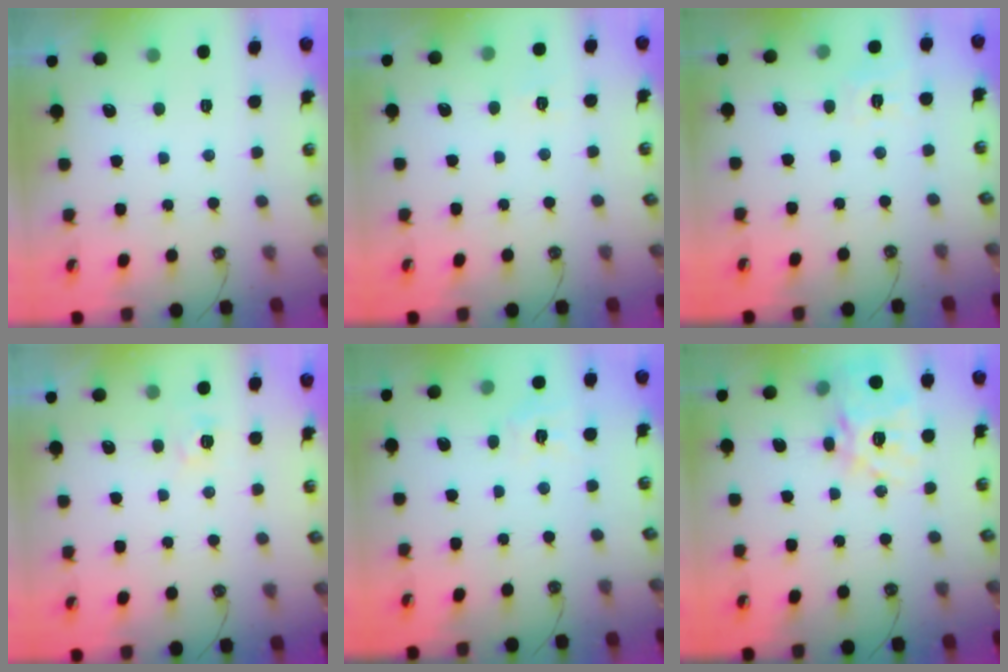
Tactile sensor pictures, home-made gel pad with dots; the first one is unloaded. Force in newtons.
{"total": 4.6, "press": 4.6, "slide": 0.5}
{"total": 5.9, "press": 5.9, "slide": 0.3}
{"total": 3.6, "press": 3.5, "slide": 0.3}
{"total": 5.2, "press": 5.2, "slide": 0.3}
{"total": 17.4, "press": 17.3, "slide": 1.5}